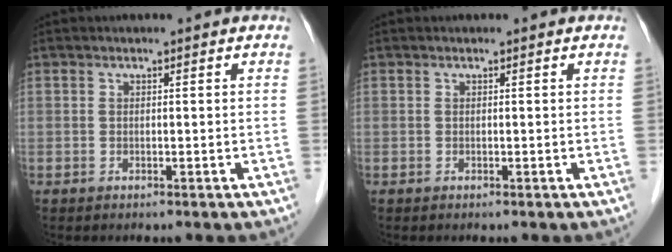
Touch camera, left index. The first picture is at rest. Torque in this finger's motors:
{"motor_torque": [-0.03, -0.03, 0.00, 0.00]}